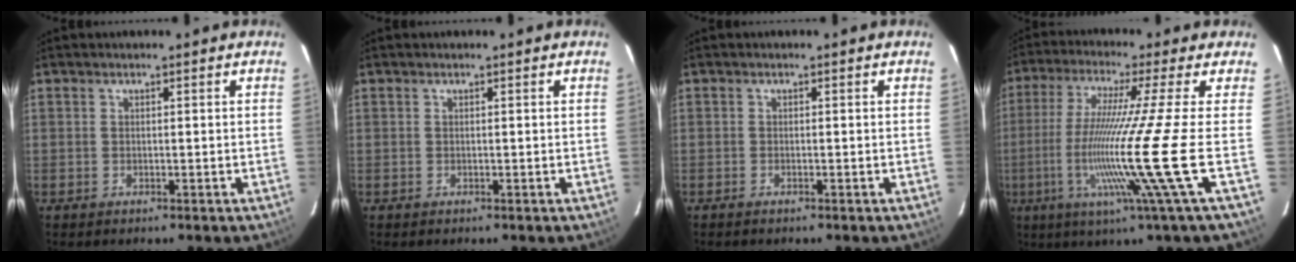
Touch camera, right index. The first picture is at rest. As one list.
[{"total": 0.0}, {"total": 0.6, "force": [-0.6, 0.2, 0.3], "torque": [-0.006, -0.001, -0.012]}, {"total": 15.7, "force": [-4.4, -4.1, 14.5], "torque": [-0.258, -0.036, -0.081]}]